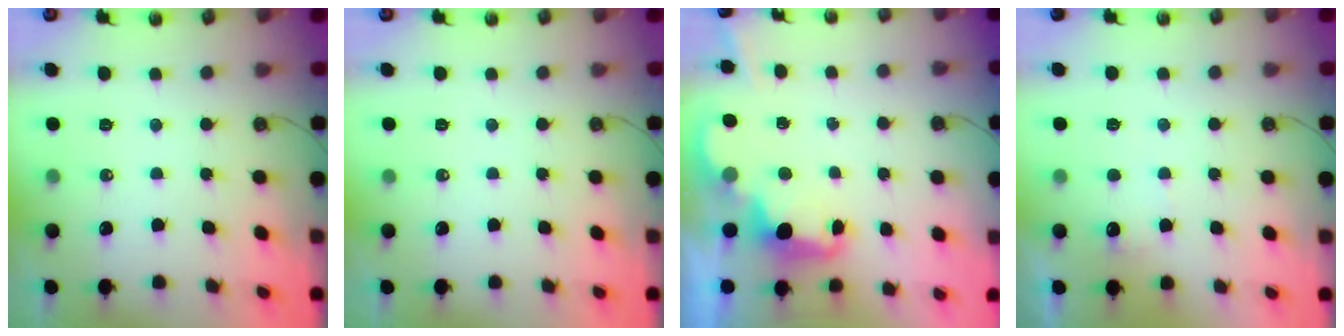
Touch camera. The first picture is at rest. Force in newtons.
{"total": 0.0}
{"total": 2.4, "press": 2.3, "slide": 0.5}
{"total": 4.4, "press": 4.3, "slide": 0.6}